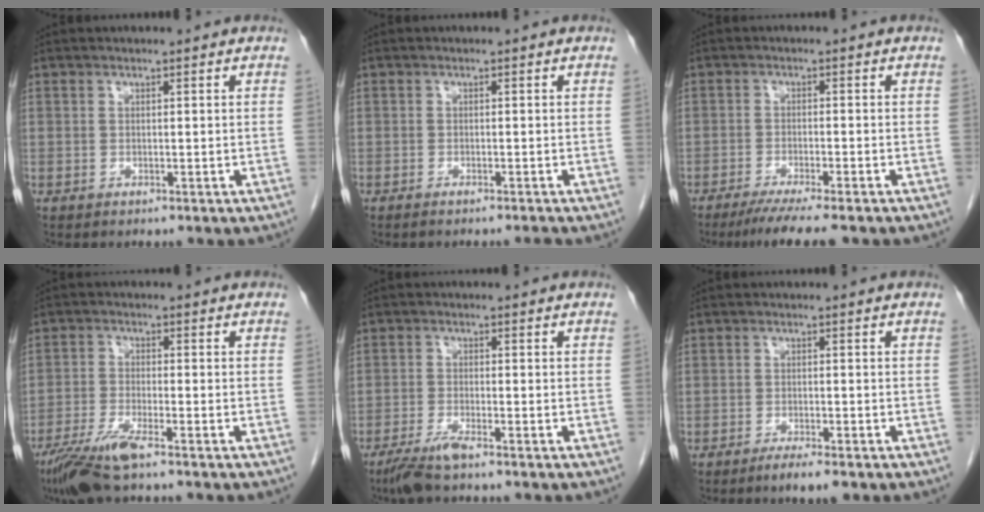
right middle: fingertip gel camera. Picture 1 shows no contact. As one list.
[{"total": 1.8, "force": [-1.6, -0.4, 0.7], "torque": [-0.009, 0.000, -0.024]}, {"total": 7.4, "force": [-5.9, -0.2, 4.4], "torque": [-0.064, -0.019, -0.091]}, {"total": 7.1, "force": [-5.0, 0.6, 5.1], "torque": [-0.106, -0.020, -0.096]}, {"total": 4.2, "force": [-3.2, 0.1, 2.8], "torque": [-0.063, -0.012, -0.064]}, {"total": 3.0, "force": [-2.2, 0.2, 2.1], "torque": [-0.040, -0.007, -0.036]}]